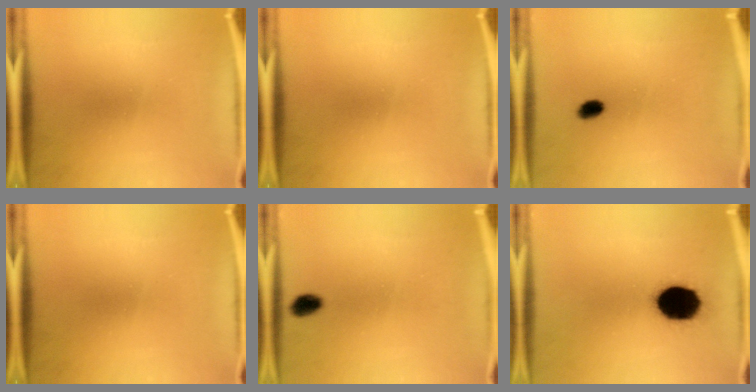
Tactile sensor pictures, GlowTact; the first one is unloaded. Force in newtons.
{"total": 0.0}
{"total": 2.4}
{"total": 0.0}
{"total": 2.7}
{"total": 16.9}